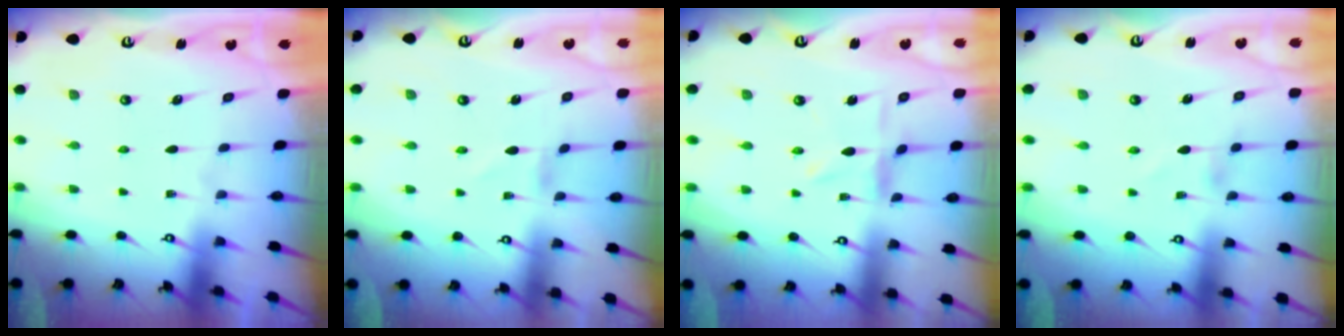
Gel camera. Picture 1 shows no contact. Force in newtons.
{"total": 0.5, "press": 0.5, "slide": 0.2}
{"total": 2.7, "press": 2.7, "slide": 0.4}
{"total": 0.6, "press": 0.6, "slide": 0.1}